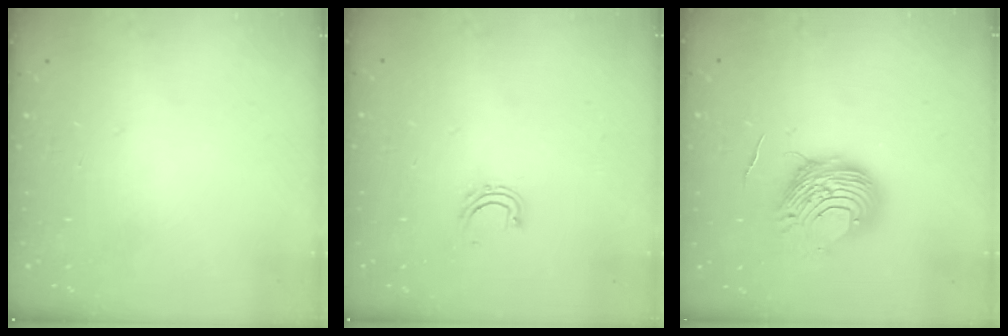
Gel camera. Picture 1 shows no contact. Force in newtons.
{"total": 5.3, "press": 5.2, "slide": 1.1}
{"total": 9.6, "press": 9.6, "slide": 0.8}